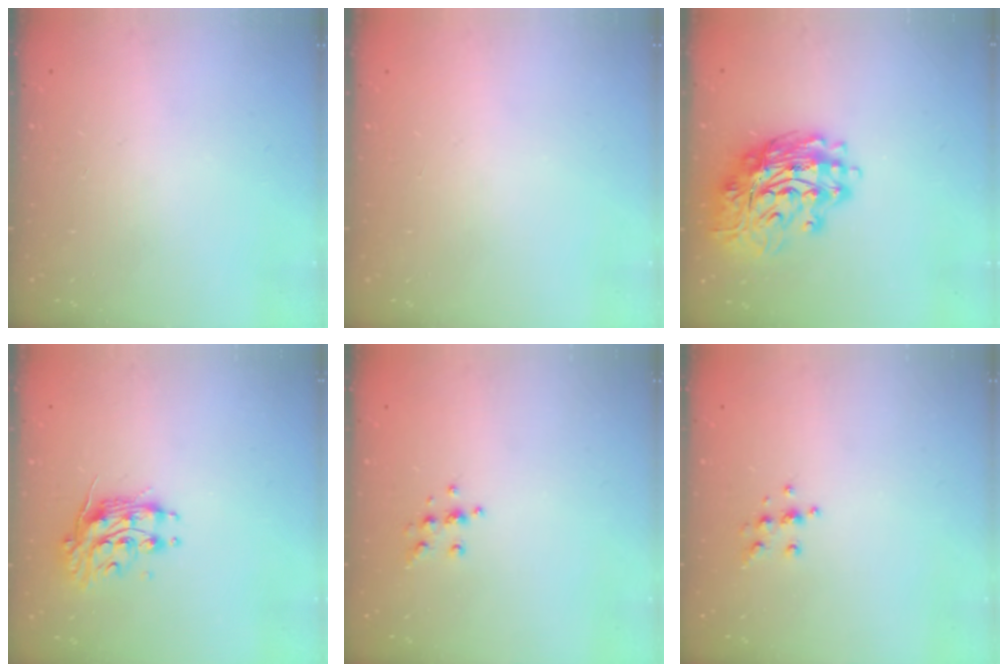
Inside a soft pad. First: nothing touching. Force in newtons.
{"total": 0.0}
{"total": 16.8, "press": 16.7, "slide": 1.9}
{"total": 10.9, "press": 10.9, "slide": 0.5}
{"total": 5.7, "press": 5.6, "slide": 1.1}
{"total": 5.7, "press": 5.6, "slide": 1.1}